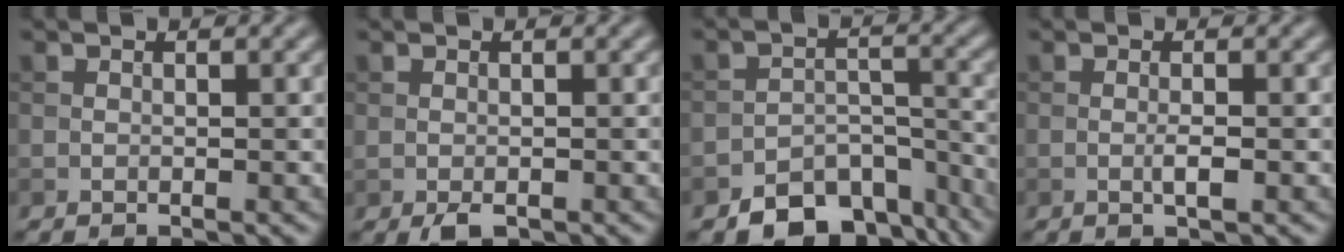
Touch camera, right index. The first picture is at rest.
{"total": 1.6, "force": [-0.9, 0.7, 1.1], "torque": [-0.024, -0.006, -0.015]}
{"total": 7.8, "force": [-6.0, 4.0, 3.0], "torque": [-0.035, -0.015, -0.093]}
{"total": 1.3, "force": [-0.3, 0.1, 1.3], "torque": [-0.024, -0.001, -0.008]}